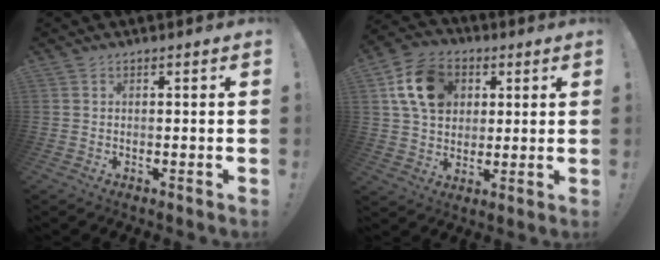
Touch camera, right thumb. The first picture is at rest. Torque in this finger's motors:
{"motor_torque": [0.47, 0.40, 1.25, 0.28, 0.48]}